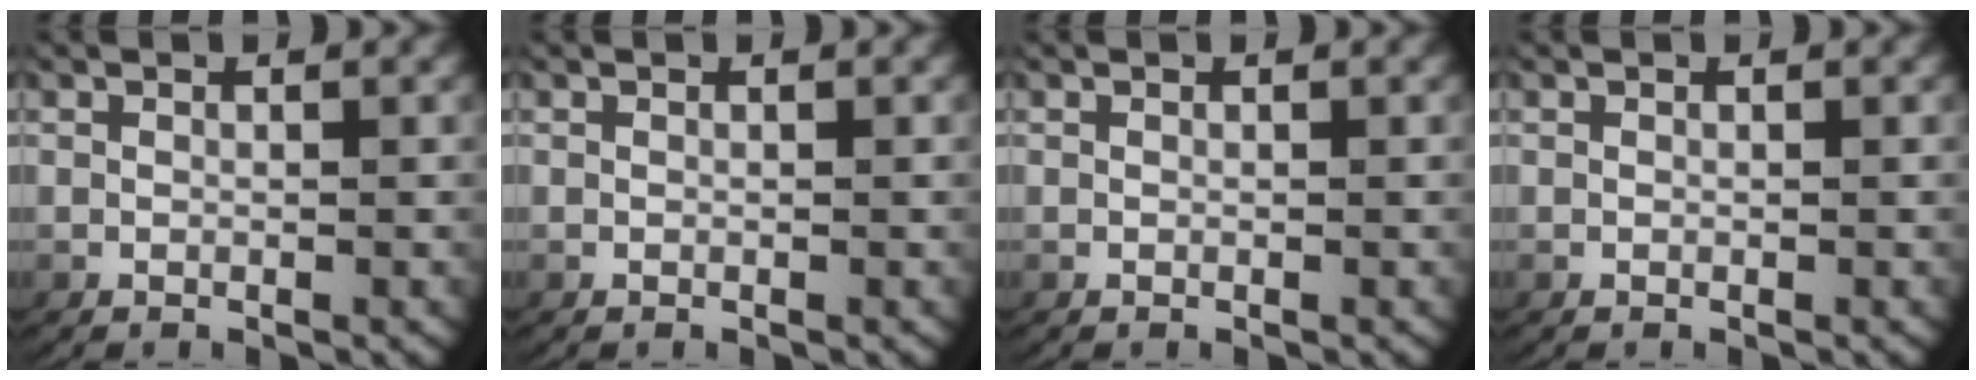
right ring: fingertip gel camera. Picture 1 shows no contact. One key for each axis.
{"total": 0.0}
{"total": 0.0}
{"total": 0.0}